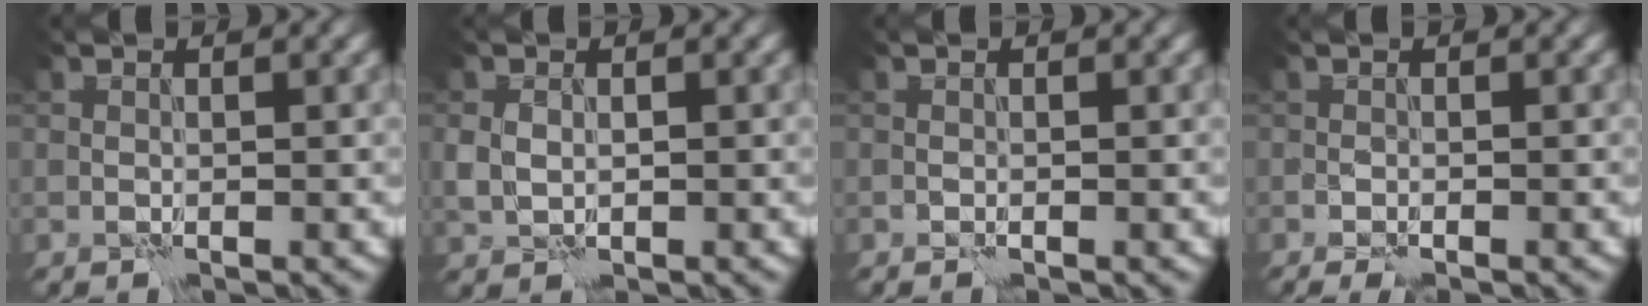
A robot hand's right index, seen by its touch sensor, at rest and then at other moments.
{"total": 1.6, "force": [0.3, 1.3, 0.9], "torque": [-0.022, 0.000, 0.008]}
{"total": 0.0}
{"total": 0.9, "force": [-0.6, 0.2, 0.5], "torque": [-0.014, -0.001, -0.013]}